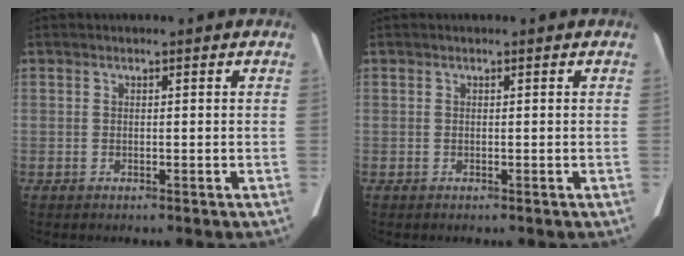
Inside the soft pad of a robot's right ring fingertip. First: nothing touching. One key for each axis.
{"total": 0.0}